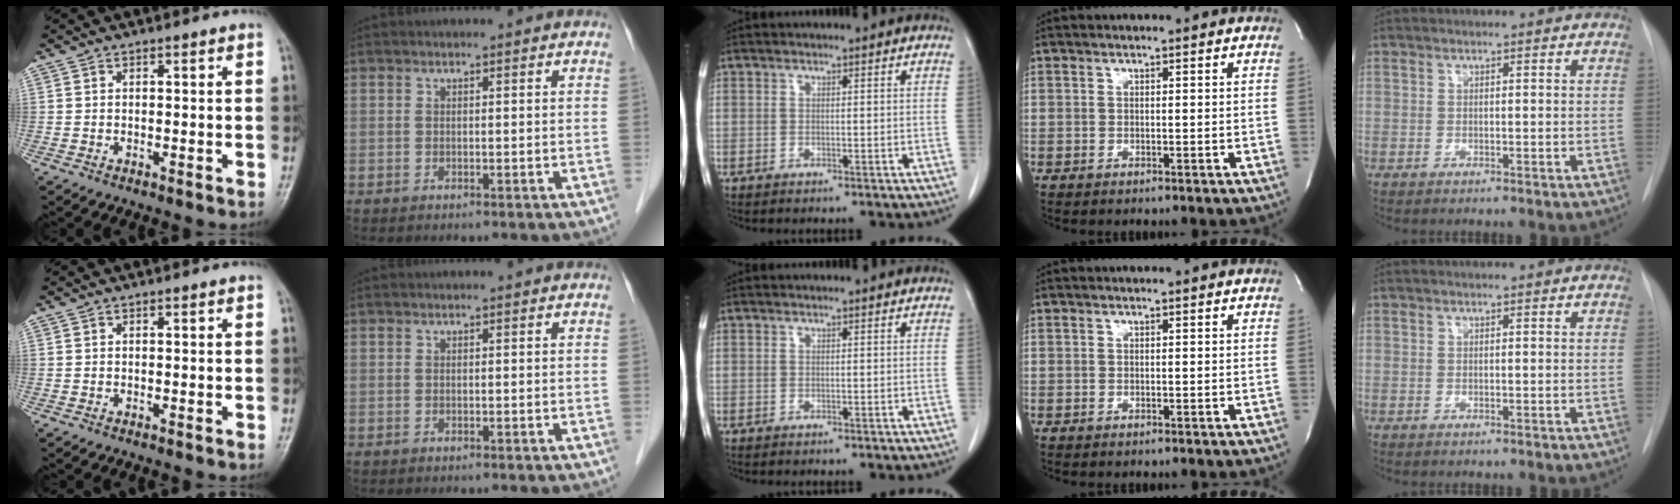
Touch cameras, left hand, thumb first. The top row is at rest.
{}